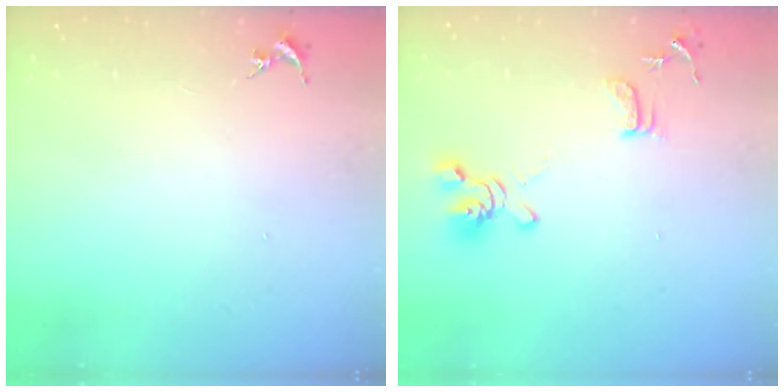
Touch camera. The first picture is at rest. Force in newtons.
{"total": 13.0, "press": 12.9, "slide": 1.6}